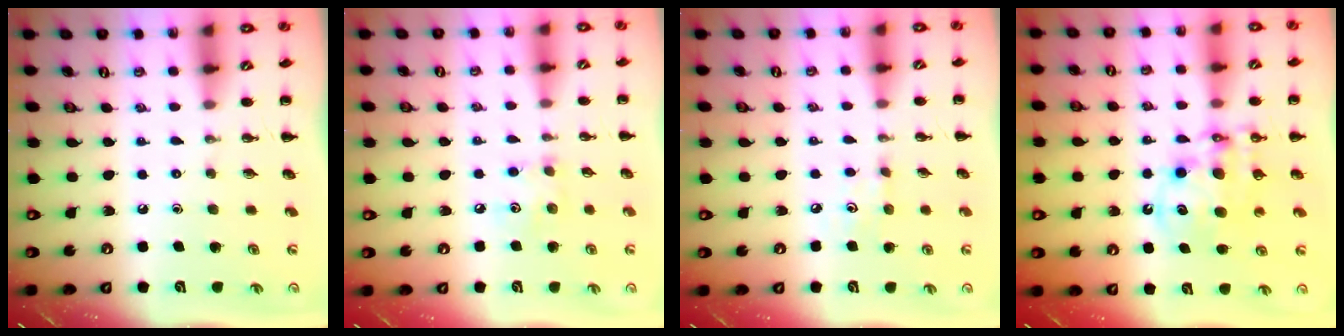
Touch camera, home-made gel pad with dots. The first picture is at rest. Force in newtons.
{"total": 4.5, "press": 4.5, "slide": 0.6}
{"total": 4.3, "press": 4.0, "slide": 1.4}
{"total": 10.9, "press": 10.6, "slide": 2.7}